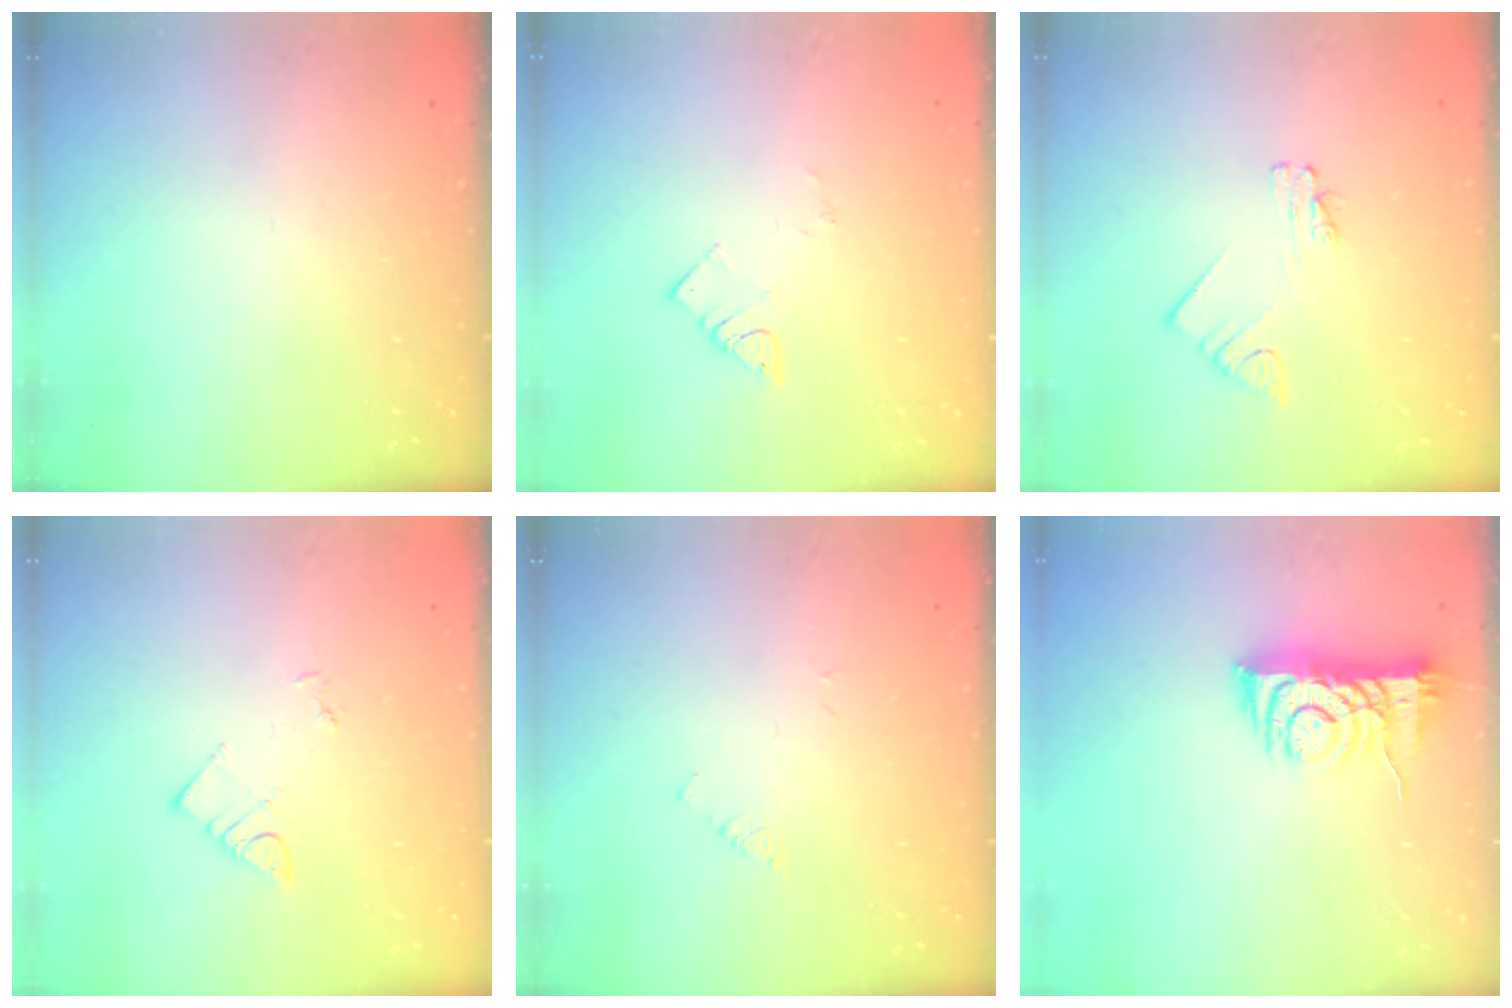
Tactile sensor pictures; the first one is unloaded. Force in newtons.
{"total": 3.6, "press": 3.6, "slide": 0.3}
{"total": 2.0, "press": 2.0, "slide": 0.3}
{"total": 4.1, "press": 4.1, "slide": 0.2}
{"total": 1.0, "press": 0.9, "slide": 0.2}
{"total": 7.6, "press": 7.5, "slide": 1.2}